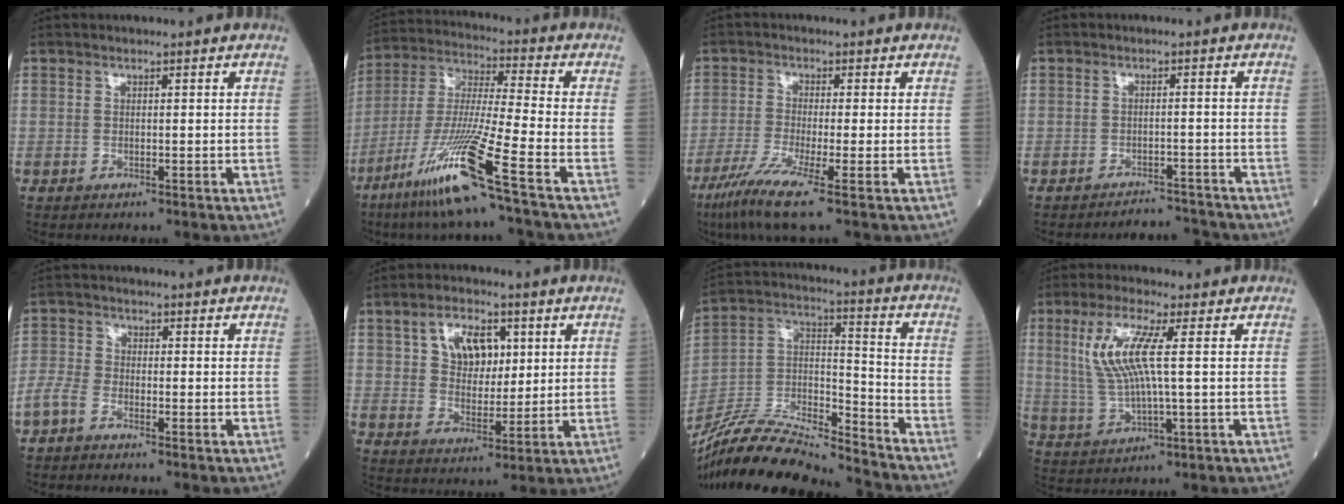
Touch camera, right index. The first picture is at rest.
{"total": 15.0, "force": [-8.5, -1.7, 12.2], "torque": [-0.256, -0.039, -0.163]}
{"total": 7.1, "force": [-4.1, -0.5, 5.8], "torque": [-0.115, -0.025, -0.078]}
{"total": 3.4, "force": [-3.3, 0.3, -0.6], "torque": [0.019, -0.001, -0.047]}
{"total": 3.2, "force": [-2.4, 1.4, 1.6], "torque": [-0.042, 0.001, -0.052]}
{"total": 7.6, "force": [2.8, 4.8, 5.2], "torque": [-0.087, 0.012, 0.052]}
{"total": 20.4, "force": [-19.1, 1.6, 7.1], "torque": [-0.155, 0.007, -0.341]}
{"total": 8.6, "force": [2.0, 0.8, 8.4], "torque": [-0.197, 0.005, 0.041]}